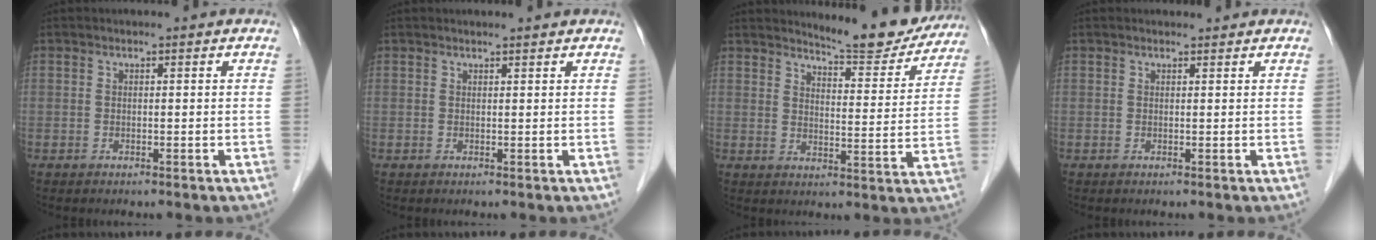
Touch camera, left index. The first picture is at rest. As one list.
[{"total": 1.4, "force": [1.4, 0.1, 0.3], "torque": [-0.009, 0.007, 0.020]}, {"total": 10.8, "force": [10.4, 1.5, 2.5], "torque": [-0.030, -0.022, 0.130]}, {"total": 1.0, "force": [1.0, 0.2, 0.0], "torque": [-0.010, 0.007, 0.015]}]